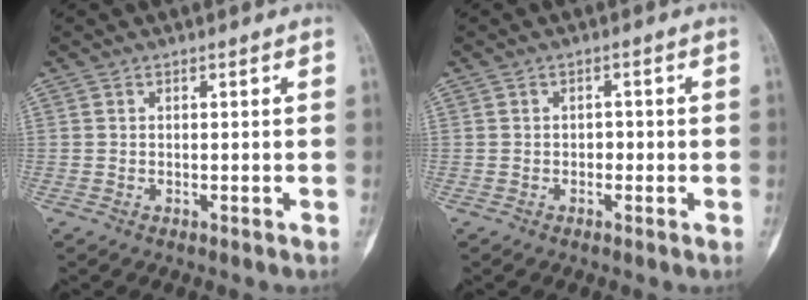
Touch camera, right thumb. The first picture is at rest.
{"total": 1.3, "force": [-0.3, 1.1, 0.8], "torque": [-0.004, 0.004, -0.008]}